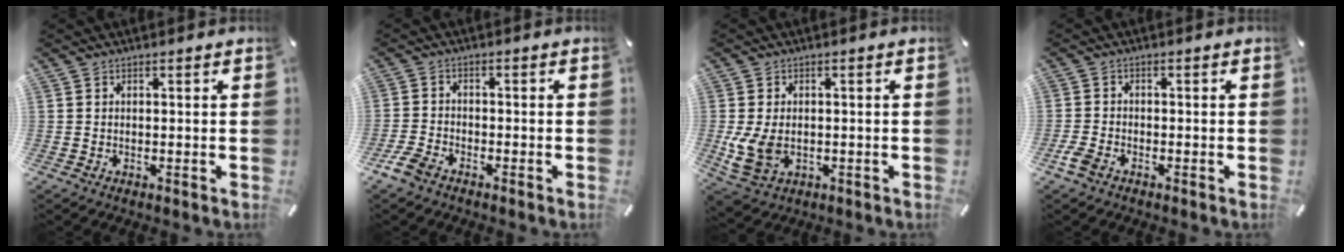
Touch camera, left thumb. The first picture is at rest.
{"total": 4.2, "force": [-3.1, 2.1, 1.8], "torque": [-0.055, 0.008, -0.064]}
{"total": 7.7, "force": [-0.8, 5.8, 5.1], "torque": [-0.118, -0.003, -0.011]}
{"total": 3.0, "force": [-2.0, 1.6, 1.6], "torque": [-0.054, -0.003, -0.043]}